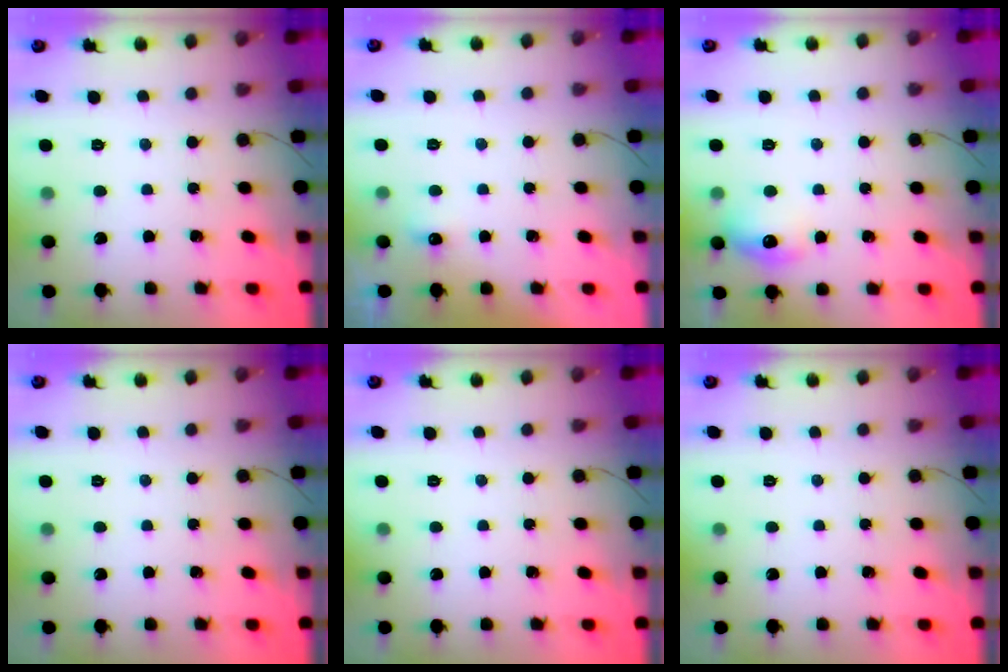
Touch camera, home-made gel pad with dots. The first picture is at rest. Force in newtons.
{"total": 4.2, "press": 4.1, "slide": 1.1}
{"total": 9.4, "press": 9.4, "slide": 0.5}
{"total": 0.0}
{"total": 0.0}
{"total": 0.0}